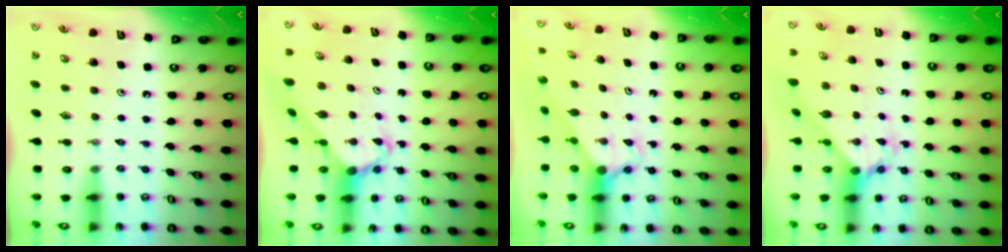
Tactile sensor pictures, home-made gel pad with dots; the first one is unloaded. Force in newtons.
{"total": 3.6, "press": 3.6, "slide": 0.3}
{"total": 2.9, "press": 2.9, "slide": 0.0}
{"total": 2.3, "press": 2.3, "slide": 0.2}